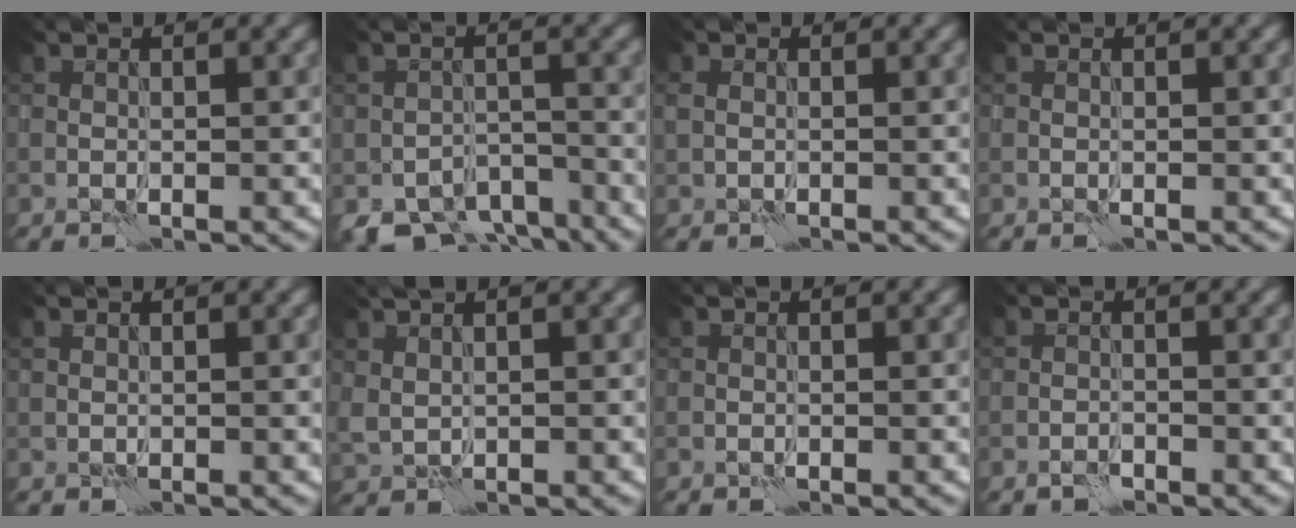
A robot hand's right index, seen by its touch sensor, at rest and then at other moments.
{"total": 7.1, "force": [-5.7, 3.3, 2.8], "torque": [-0.034, -0.015, -0.089]}
{"total": 1.1, "force": [0.2, 0.9, 0.7], "torque": [-0.012, 0.005, 0.003]}
{"total": 0.0}
{"total": 0.0}
{"total": 2.2, "force": [1.4, 0.9, 1.5], "torque": [-0.038, 0.005, 0.034]}
{"total": 0.0}
{"total": 0.9, "force": [-0.7, 0.4, 0.4], "torque": [-0.007, 0.003, -0.017]}